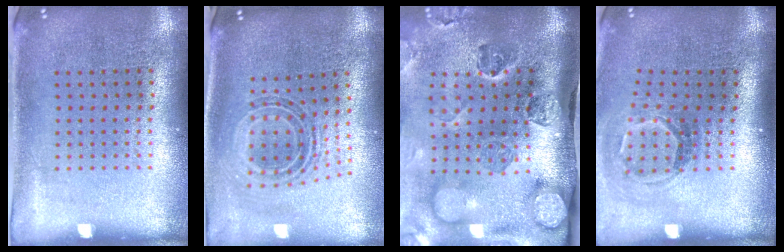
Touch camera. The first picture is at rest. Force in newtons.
{"total": 0.9, "press": 0.9, "slide": 0.4}
{"total": 5.1, "press": 3.6, "slide": 3.7}
{"total": 1.8, "press": 1.2, "slide": 1.4}